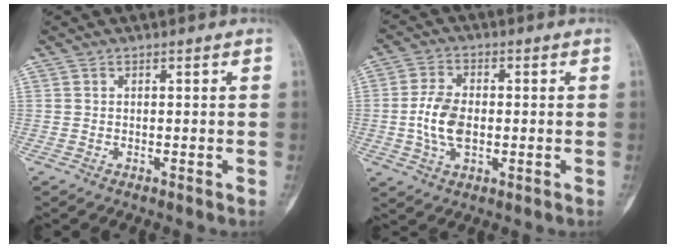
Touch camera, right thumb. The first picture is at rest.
{"total": 8.1, "force": [-0.8, 4.8, 6.4], "torque": [-0.128, 0.006, -0.016]}